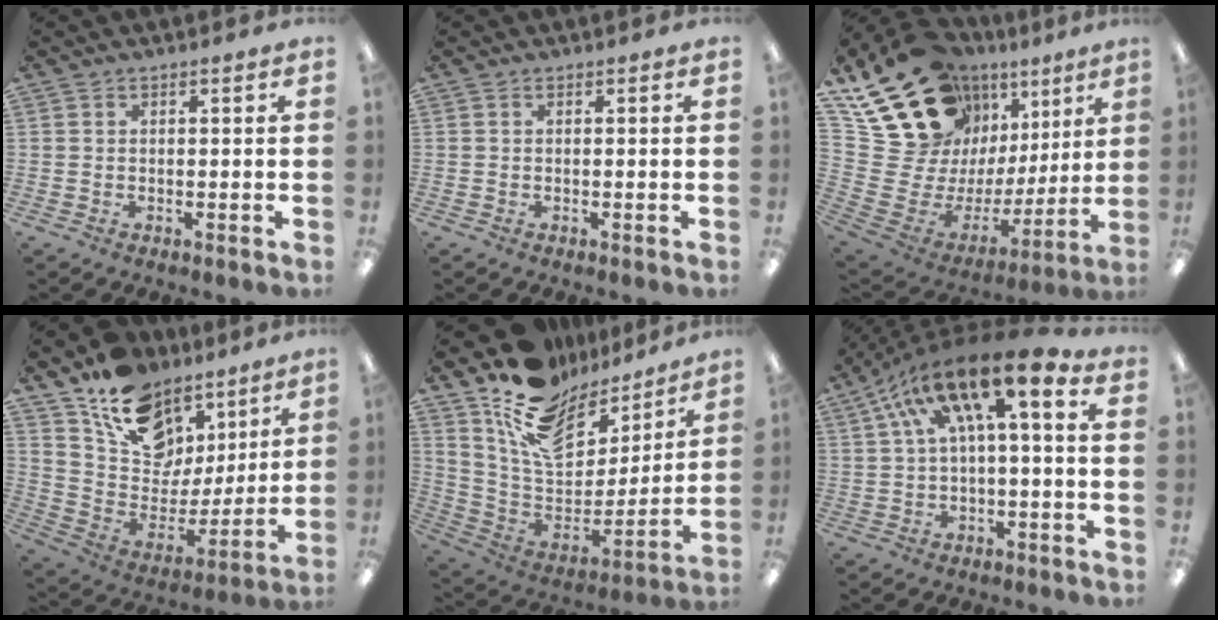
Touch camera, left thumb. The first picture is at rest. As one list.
[{"total": 0.0}, {"total": 23.8, "force": [15.6, 15.5, 9.1], "torque": [-0.137, -0.112, 0.326]}, {"total": 15.3, "force": [9.7, 10.2, 5.9], "torque": [-0.107, -0.068, 0.182]}, {"total": 15.9, "force": [11.4, 8.5, 7.1], "torque": [-0.142, -0.085, 0.206]}, {"total": 14.8, "force": [6.3, 4.0, 12.8], "torque": [-0.234, -0.030, 0.097]}]